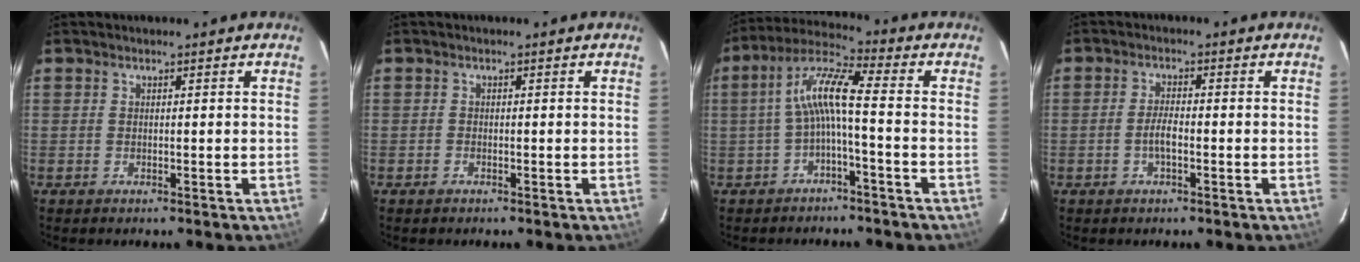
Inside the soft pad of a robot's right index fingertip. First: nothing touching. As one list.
[{"total": 0.7, "force": [-0.6, 0.5, 0.0], "torque": [-0.002, 0.002, -0.011]}, {"total": 8.0, "force": [-1.5, 0.7, 7.8], "torque": [-0.176, 0.022, -0.029]}, {"total": 2.8, "force": [-1.0, 0.7, 2.5], "torque": [-0.051, 0.003, -0.019]}]